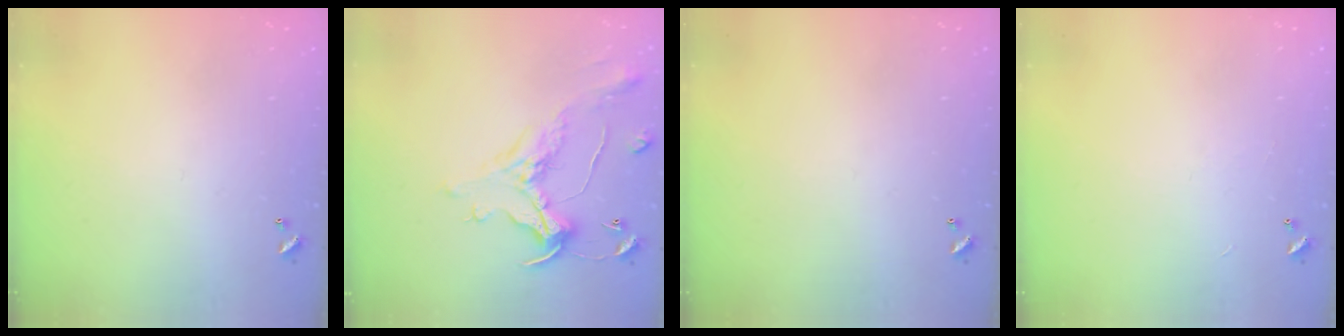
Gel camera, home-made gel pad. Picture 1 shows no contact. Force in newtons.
{"total": 1.7, "press": 1.2, "slide": 1.1}
{"total": 0.0}
{"total": 2.2, "press": 2.2, "slide": 0.3}